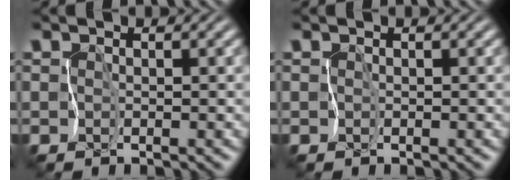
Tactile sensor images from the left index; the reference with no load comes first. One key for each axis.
{"total": 0.0}